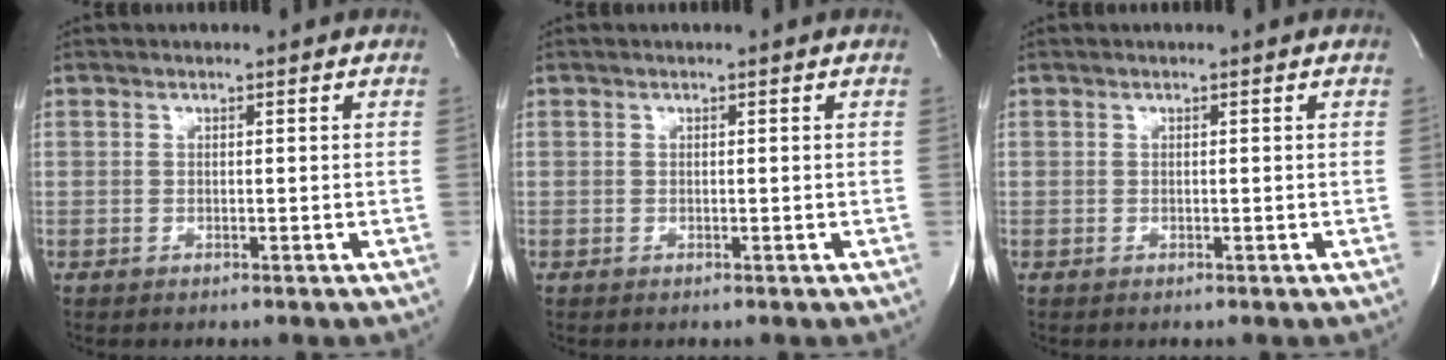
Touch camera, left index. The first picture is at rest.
{"total": 0.0}
{"total": 0.0}